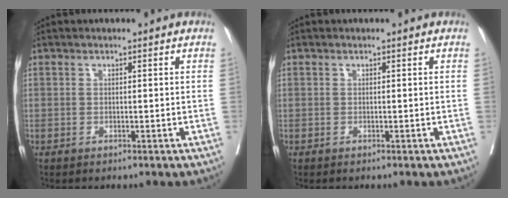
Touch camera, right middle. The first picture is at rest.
{"total": 0.0}